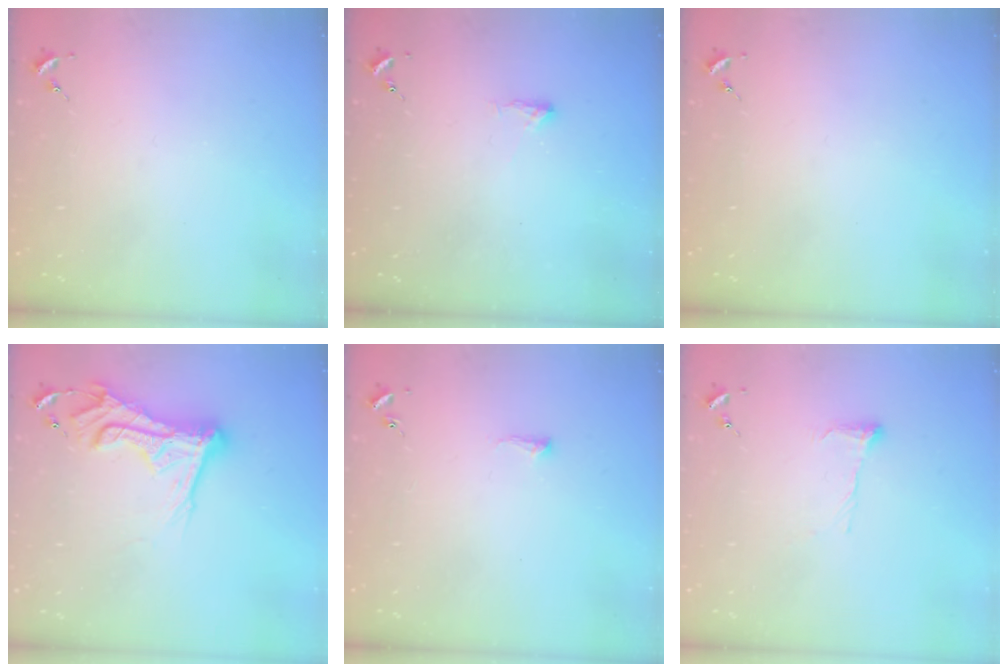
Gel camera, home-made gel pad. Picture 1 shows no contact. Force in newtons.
{"total": 4.1, "press": 4.0, "slide": 0.9}
{"total": 0.0}
{"total": 16.7, "press": 16.6, "slide": 1.8}
{"total": 5.2, "press": 5.1, "slide": 0.8}
{"total": 8.7, "press": 8.7, "slide": 0.3}